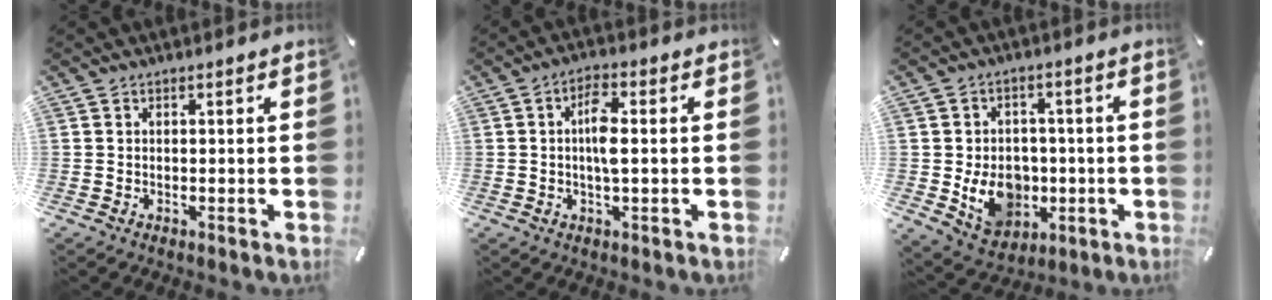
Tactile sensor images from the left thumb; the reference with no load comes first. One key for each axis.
{"total": 5.8, "fx": 0.2, "fy": 1.9, "fz": 5.5, "tx": -0.112, "ty": 0.005, "tz": 0.000}
{"total": 11.4, "fx": -2.3, "fy": 9.5, "fz": 6.0, "tx": -0.105, "ty": 0.016, "tz": -0.032}